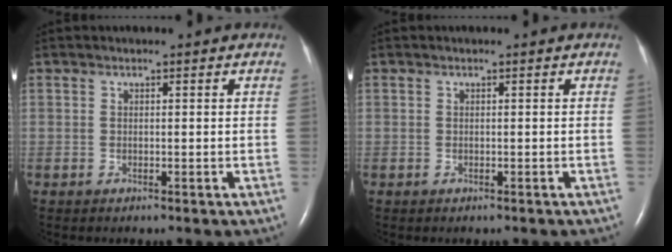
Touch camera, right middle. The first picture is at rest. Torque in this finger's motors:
{"motor_torque": [-0.02, -0.13, -0.06, 0.00]}